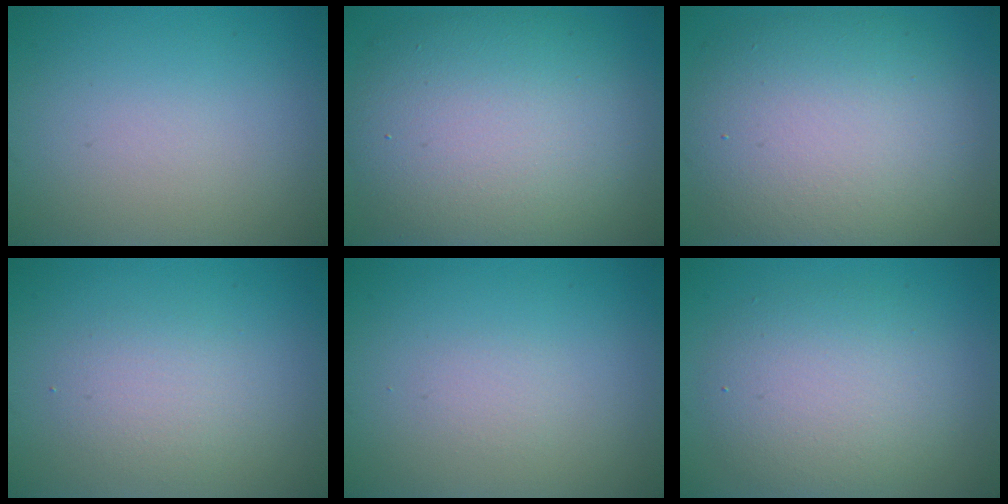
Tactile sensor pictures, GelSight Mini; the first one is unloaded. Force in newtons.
{"total": 11.4, "press": 11.4, "slide": 0.4}
{"total": 10.7, "press": 10.7, "slide": 0.5}
{"total": 2.2, "press": 2.2, "slide": 0.1}
{"total": 0.8, "press": 0.8, "slide": 0.1}
{"total": 5.2, "press": 5.2, "slide": 0.1}